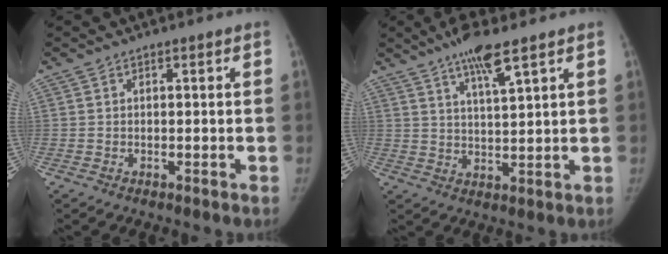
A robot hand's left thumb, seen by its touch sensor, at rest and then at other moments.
{"total": 7.6, "force": [5.0, 1.1, 5.7], "torque": [-0.102, -0.025, 0.091]}